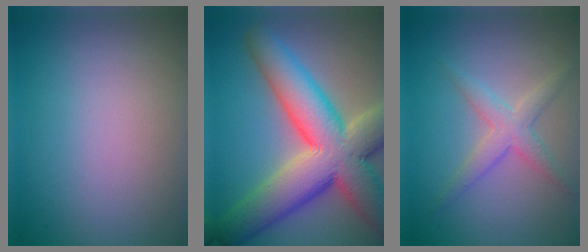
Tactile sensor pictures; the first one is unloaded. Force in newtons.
{"total": 13.1, "press": 13.1, "slide": 0.8}
{"total": 2.7, "press": 2.7, "slide": 0.1}